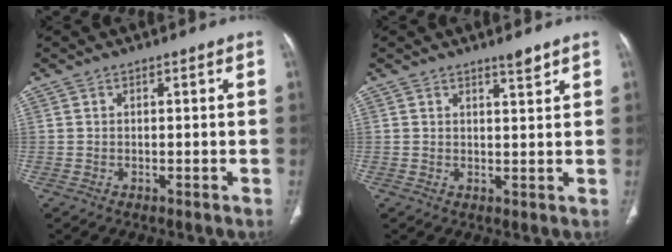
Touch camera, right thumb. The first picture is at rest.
{"total": 2.2, "force": [1.8, 0.2, 1.2], "torque": [-0.014, -0.017, 0.029]}